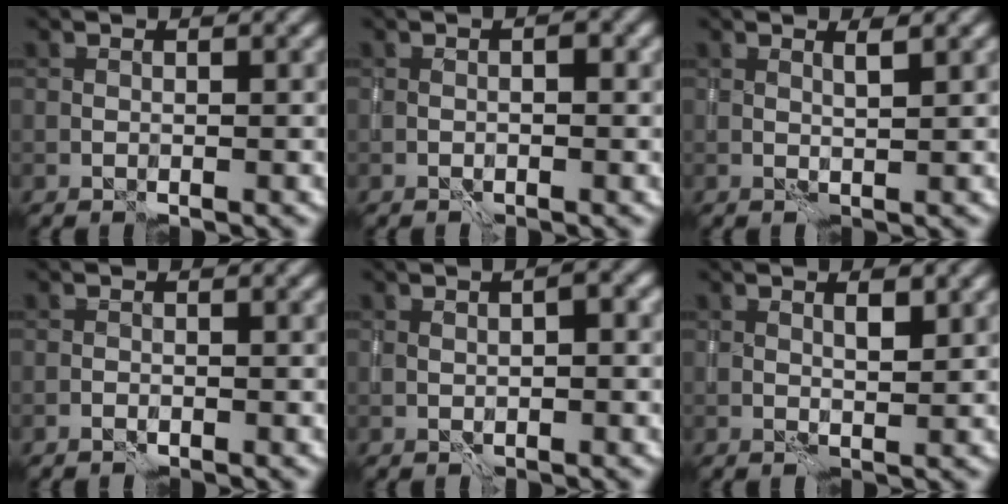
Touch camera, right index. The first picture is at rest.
{"total": 0.7, "force": [-0.2, 0.3, 0.6], "torque": [-0.003, 0.004, -0.003]}
{"total": 1.1, "force": [0.8, 0.2, 0.7], "torque": [-0.008, 0.000, 0.011]}
{"total": 0.5, "force": [-0.5, 0.1, 0.1], "torque": [-0.009, 0.002, -0.011]}
{"total": 1.3, "force": [0.1, 0.4, 1.2], "torque": [-0.019, 0.002, 0.004]}
{"total": 1.4, "force": [0.9, 0.3, 1.1], "torque": [-0.015, -0.002, 0.014]}